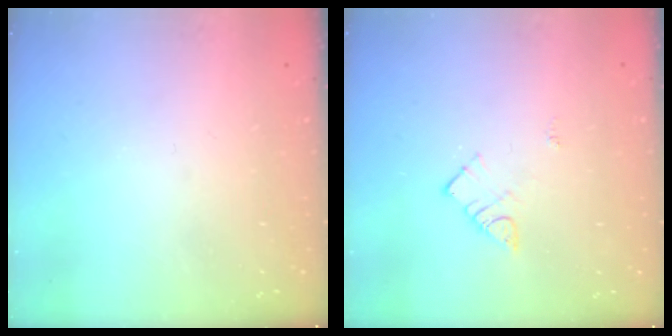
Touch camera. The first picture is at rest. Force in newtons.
{"total": 6.4, "press": 6.4, "slide": 0.2}